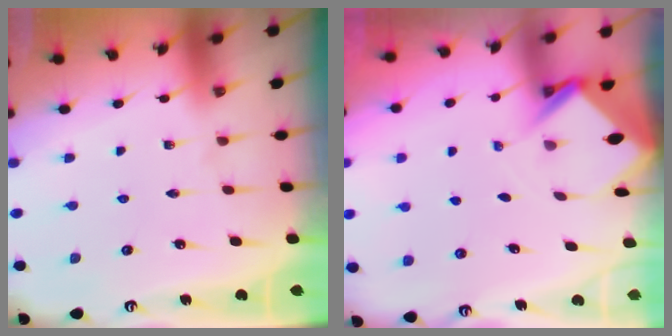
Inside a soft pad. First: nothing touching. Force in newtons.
{"total": 3.4, "press": 3.4, "slide": 0.2}